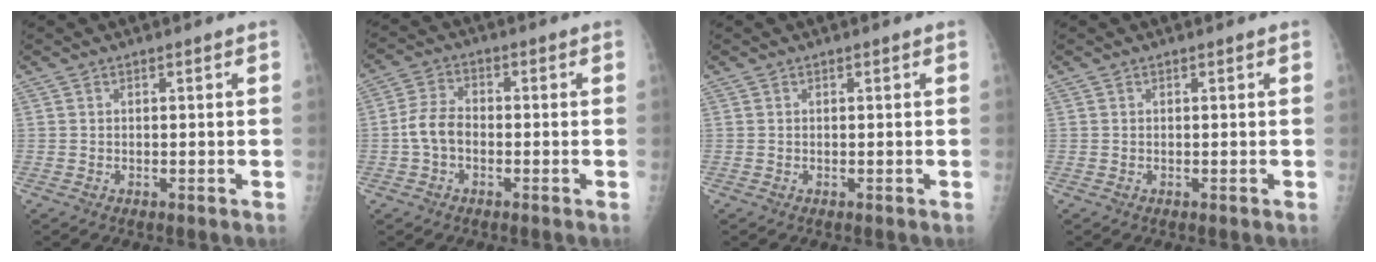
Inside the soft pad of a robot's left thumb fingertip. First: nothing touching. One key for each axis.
{"total": 5.6, "fx": -1.3, "fy": 3.8, "fz": 3.9, "tx": -0.074, "ty": 0.019, "tz": -0.031}
{"total": 0.0}
{"total": 0.0}